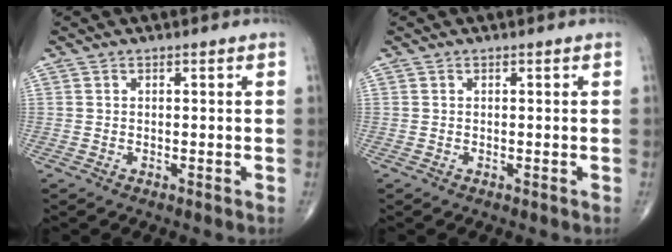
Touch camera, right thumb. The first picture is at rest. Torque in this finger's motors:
{"motor_torque": [-0.02, 0.02, -0.02, 0.00, 0.00]}